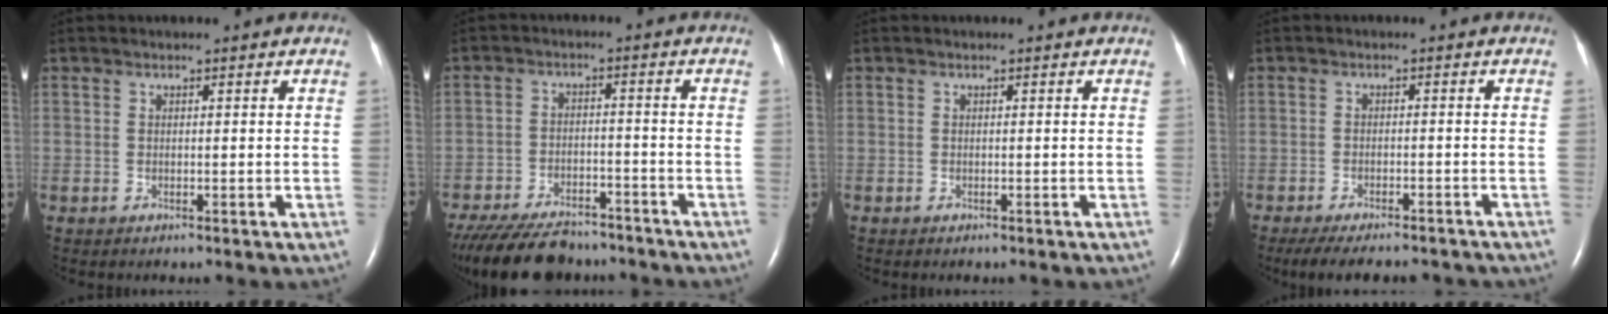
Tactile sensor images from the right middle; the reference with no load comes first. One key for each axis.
{"total": 15.8, "fx": -13.3, "fy": 5.3, "fz": 6.6, "tx": -0.153, "ty": -0.020, "tz": -0.202}
{"total": 0.0}
{"total": 14.4, "fx": -12.6, "fy": 3.3, "fz": 6.3, "tx": -0.128, "ty": -0.018, "tz": -0.169}